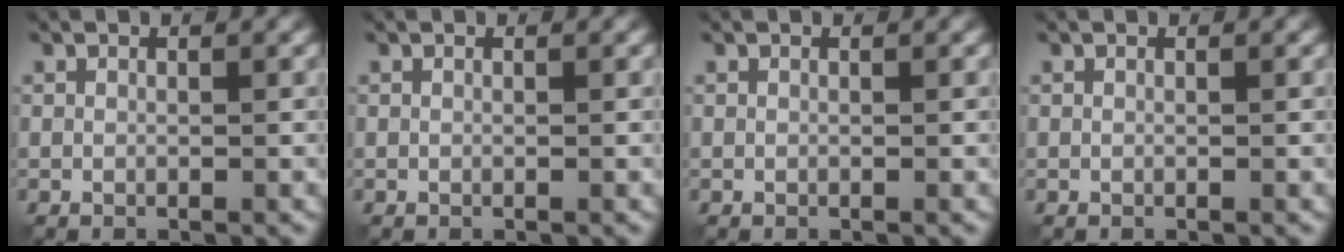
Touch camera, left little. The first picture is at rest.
{"total": 0.0}
{"total": 0.0}
{"total": 0.0}